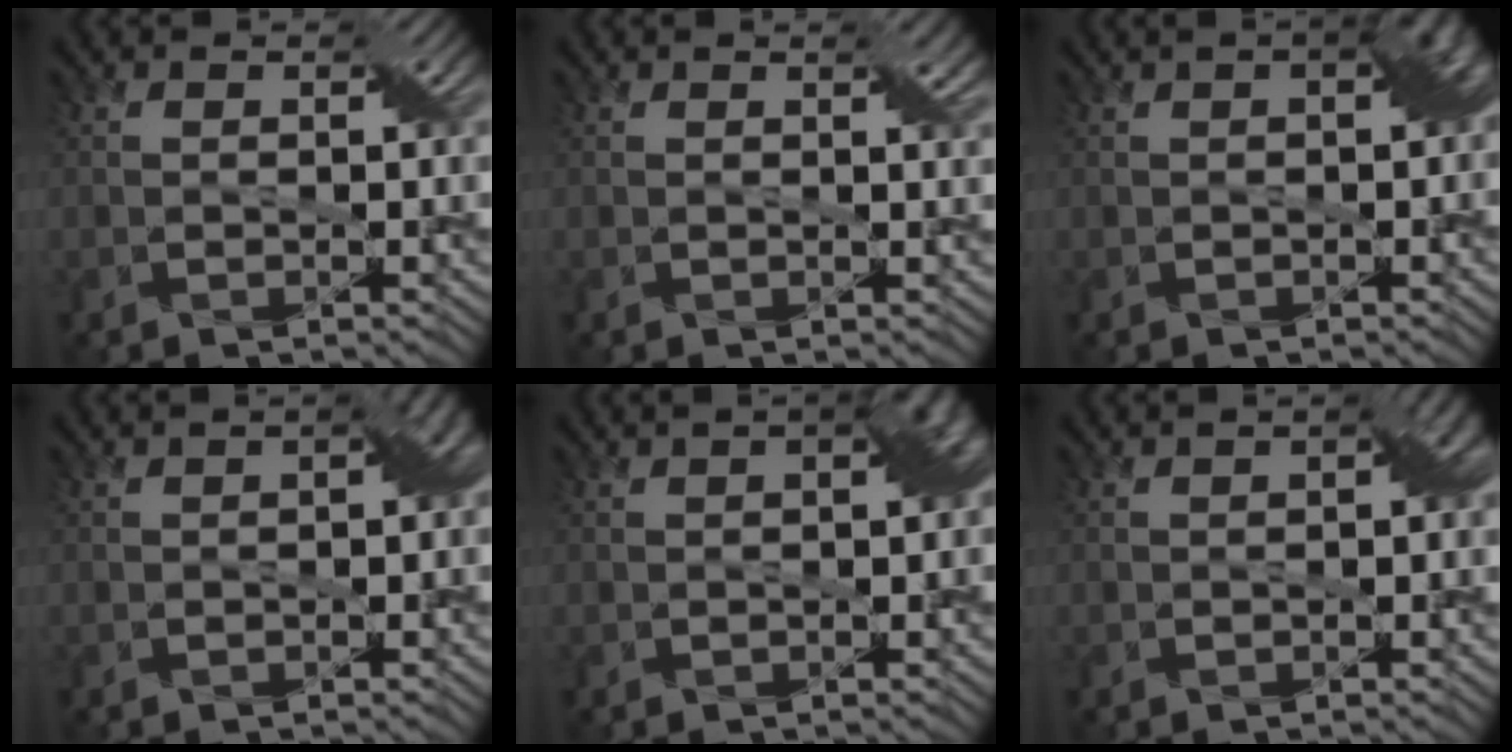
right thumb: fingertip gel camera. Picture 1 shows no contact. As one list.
[{"total": 1.5, "force": [0.9, 0.2, 1.2], "torque": [-0.018, 0.000, 0.015]}, {"total": 3.5, "force": [0.5, 1.4, 3.2], "torque": [-0.033, 0.014, 0.006]}, {"total": 3.1, "force": [-0.1, 1.6, 2.6], "torque": [-0.031, 0.003, -0.002]}, {"total": 3.9, "force": [0.4, 1.7, 3.5], "torque": [-0.038, 0.012, 0.006]}, {"total": 2.4, "force": [-0.2, 1.2, 2.1], "torque": [-0.028, 0.004, -0.003]}]